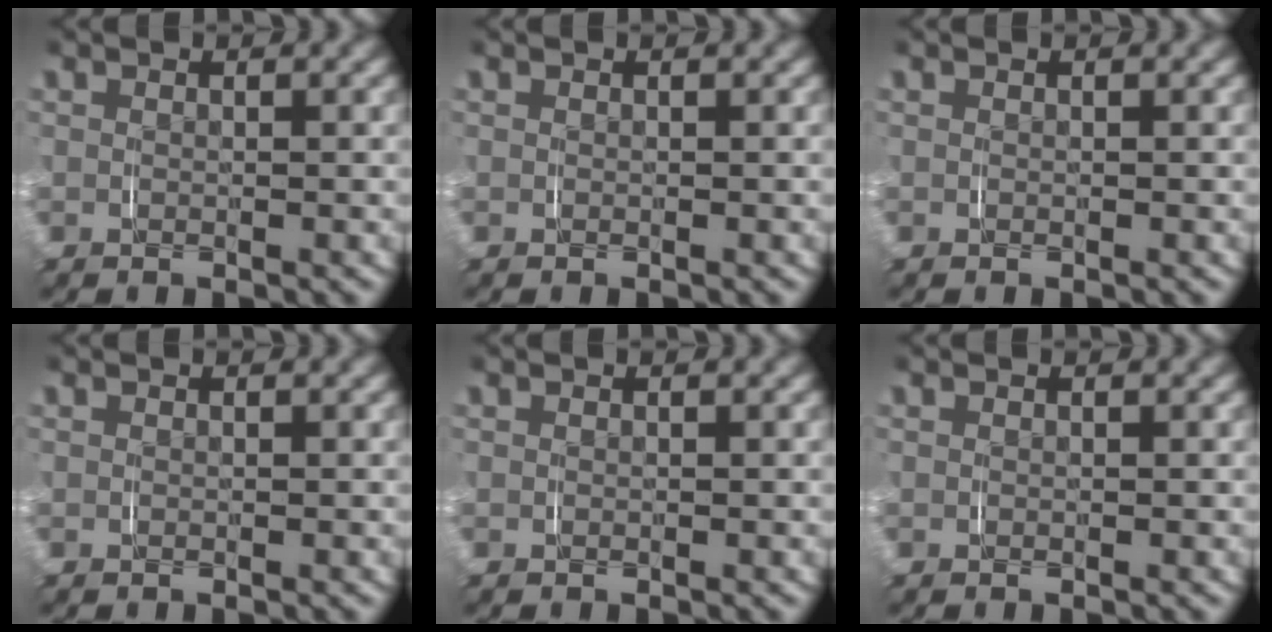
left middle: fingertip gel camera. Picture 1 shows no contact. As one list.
[{"total": 0.0}, {"total": 0.0}, {"total": 0.0}, {"total": 0.0}, {"total": 0.0}]